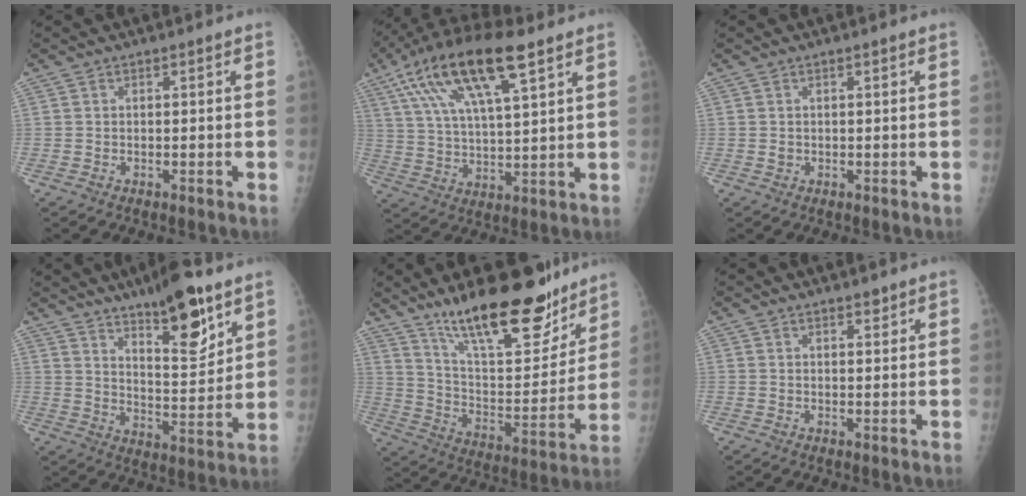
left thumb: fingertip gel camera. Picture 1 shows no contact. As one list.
[{"total": 18.0, "force": [9.3, 5.4, 14.4], "torque": [-0.267, -0.006, 0.171]}, {"total": 0.8, "force": [0.3, 0.6, 0.4], "torque": [0.000, 0.000, 0.006]}, {"total": 14.6, "force": [9.3, 4.4, 10.3], "torque": [-0.128, -0.064, 0.151]}, {"total": 23.0, "force": [17.0, 7.4, 13.7], "torque": [-0.173, -0.095, 0.279]}, {"total": 1.4, "force": [1.1, 0.5, 0.7], "torque": [-0.003, -0.007, 0.017]}]